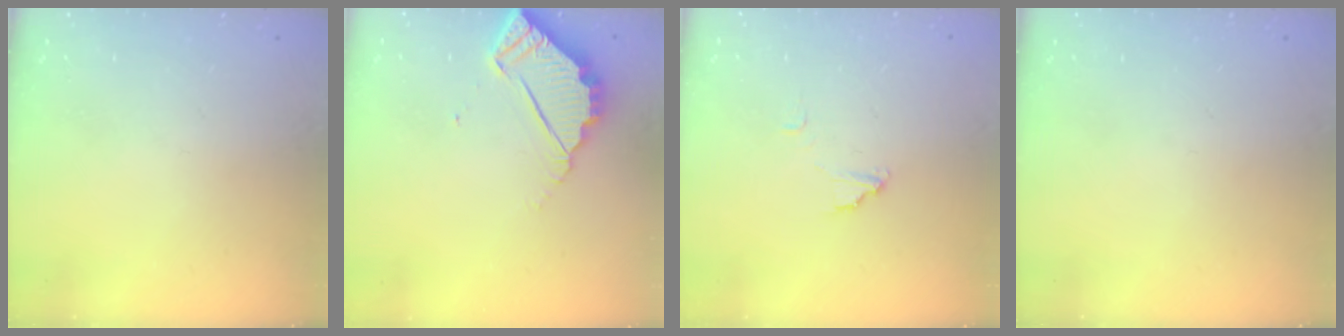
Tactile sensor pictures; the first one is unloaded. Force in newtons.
{"total": 4.5, "press": 4.5, "slide": 0.2}
{"total": 3.5, "press": 3.5, "slide": 0.3}
{"total": 0.0}